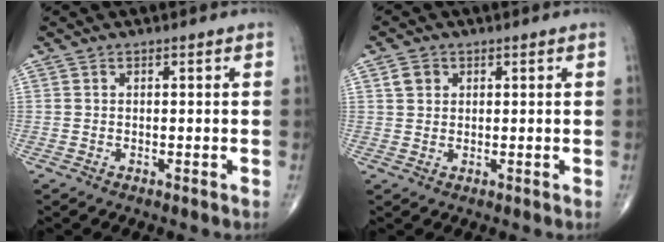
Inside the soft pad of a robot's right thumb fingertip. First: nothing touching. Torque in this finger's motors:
{"motor_torque": [-0.44, 0.44, 0.10, -0.09, 0.08]}